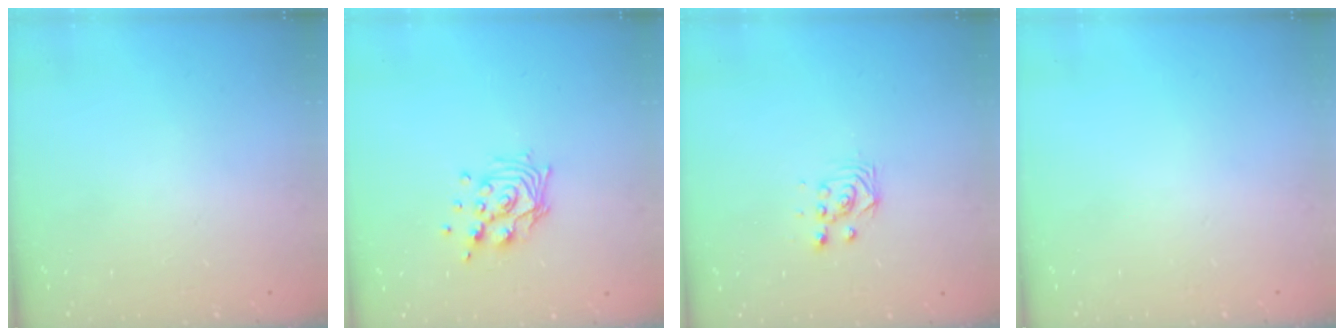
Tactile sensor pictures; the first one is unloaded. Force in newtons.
{"total": 11.1, "press": 10.9, "slide": 1.6}
{"total": 2.9, "press": 2.9, "slide": 0.4}
{"total": 0.0}